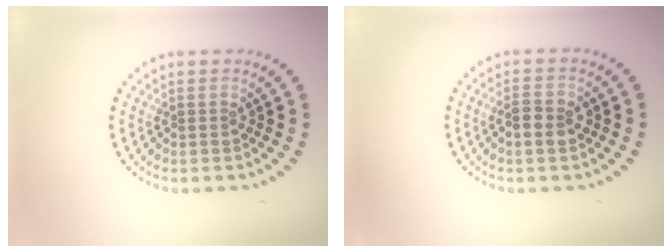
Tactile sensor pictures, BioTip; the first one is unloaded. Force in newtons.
{"total": 2.3, "press": 2.3, "slide": 0.4}